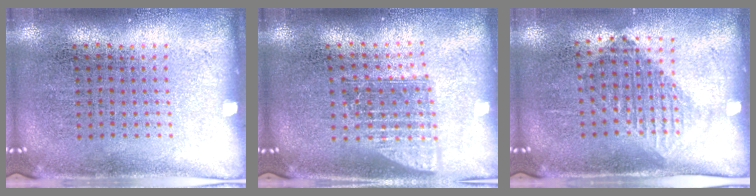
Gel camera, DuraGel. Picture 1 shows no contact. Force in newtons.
{"total": 1.6, "press": 1.2, "slide": 0.9}
{"total": 1.3, "press": 1.1, "slide": 0.6}